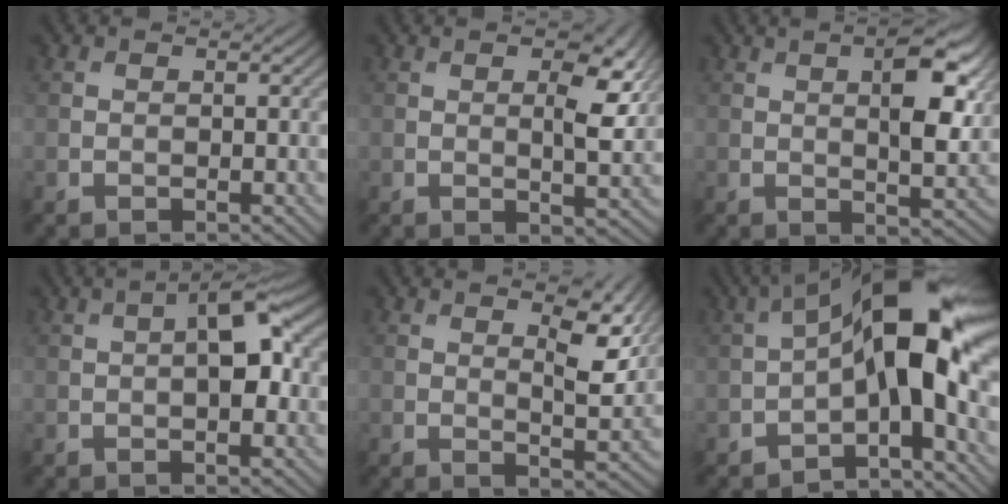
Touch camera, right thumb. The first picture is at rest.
{"total": 5.5, "force": [1.7, 1.9, 4.9], "torque": [-0.082, -0.002, 0.030]}
{"total": 7.7, "force": [2.2, 2.4, 6.9], "torque": [-0.110, 0.003, 0.031]}
{"total": 6.4, "force": [0.6, 2.4, 5.9], "torque": [-0.094, 0.010, 0.004]}
{"total": 6.4, "force": [3.2, 2.0, 5.1], "torque": [-0.088, -0.004, 0.056]}
{"total": 13.1, "force": [-0.7, 5.2, 12.0], "torque": [-0.186, 0.011, -0.029]}